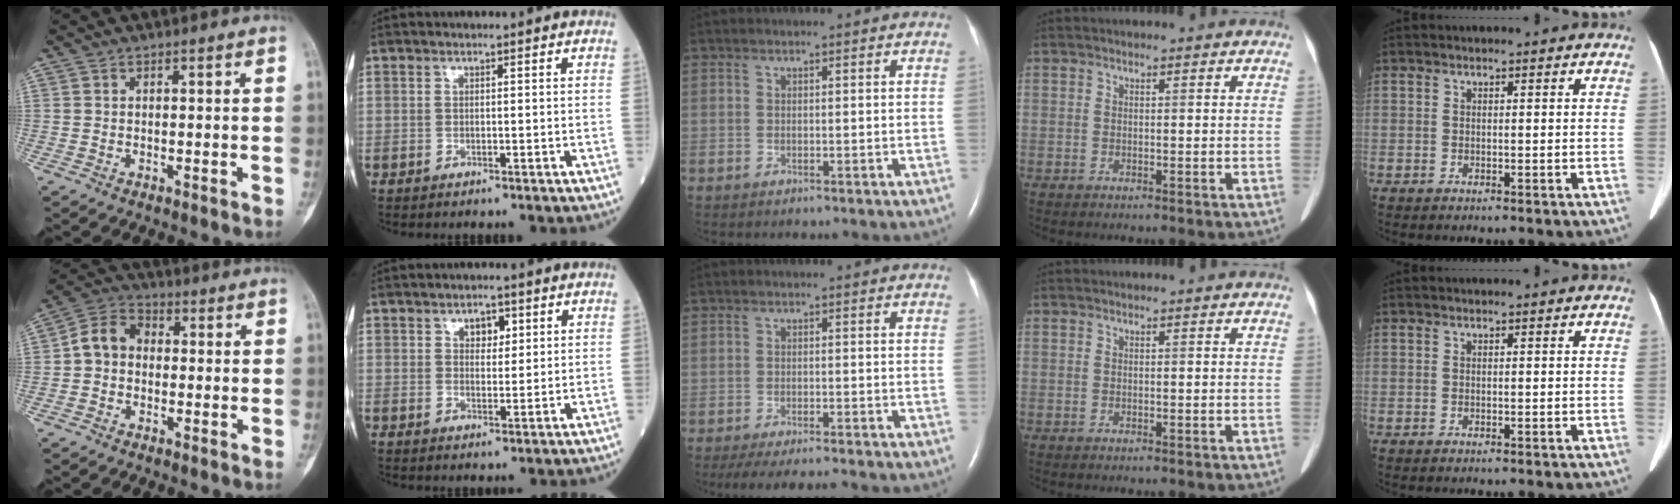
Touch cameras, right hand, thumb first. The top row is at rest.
{"thumb": {"total": 7.1, "force": [-0.3, 5.7, 4.2], "torque": [-0.061, 0.026, -0.022]}, "index": {"total": 3.1, "force": [1.5, 1.8, 2.1], "torque": [-0.027, 0.002, 0.023]}, "middle": {"total": 8.5, "force": [-7.4, 0.7, 4.1], "torque": [-0.057, -0.017, -0.110]}}